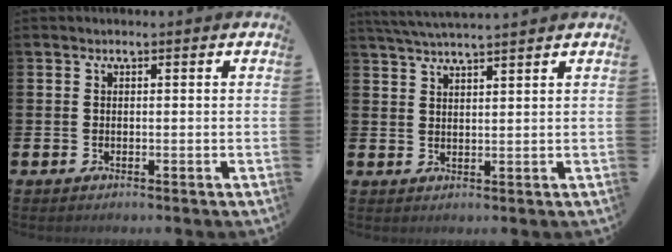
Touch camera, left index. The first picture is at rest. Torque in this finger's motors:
{"motor_torque": [0.45, -1.19, 0.03, 0.04]}